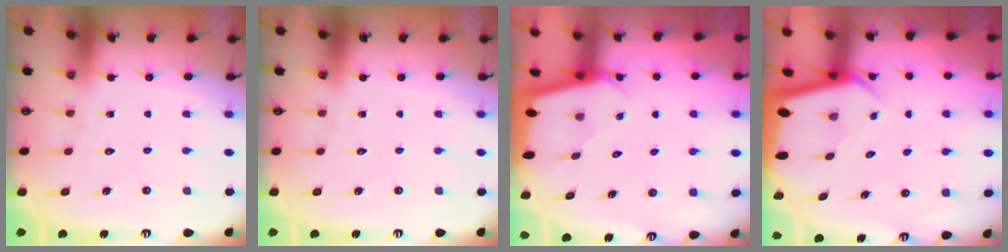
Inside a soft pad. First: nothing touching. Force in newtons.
{"total": 0.0}
{"total": 2.2, "press": 2.2, "slide": 0.1}
{"total": 3.5, "press": 3.5, "slide": 0.4}